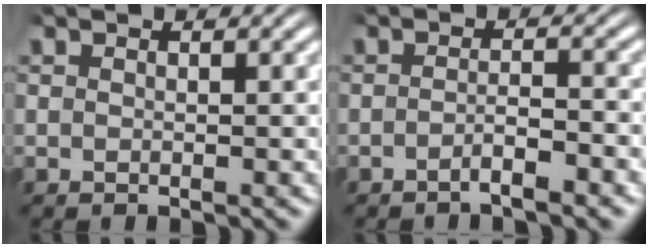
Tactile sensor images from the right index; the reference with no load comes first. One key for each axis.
{"total": 2.1, "fx": -1.6, "fy": 0.0, "fz": 1.4, "tx": -0.019, "ty": -0.004, "tz": -0.032}